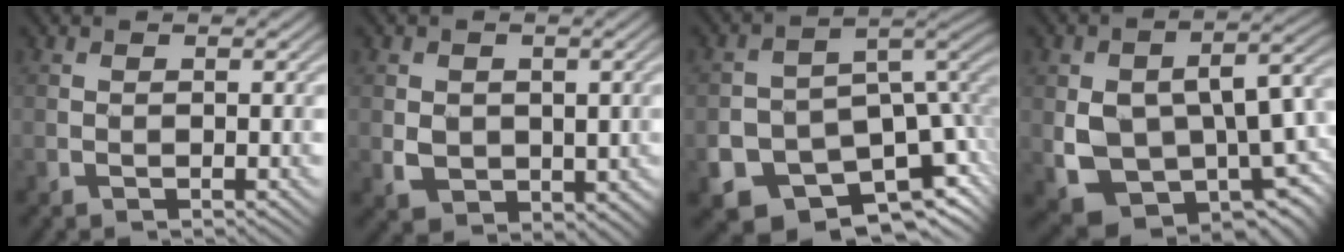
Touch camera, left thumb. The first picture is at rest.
{"total": 3.9, "force": [0.2, 3.3, 2.1], "torque": [-0.049, -0.012, 0.008]}
{"total": 16.1, "force": [-9.8, 10.4, 7.4], "torque": [-0.132, -0.032, -0.120]}
{"total": 14.6, "force": [-2.9, 9.1, 11.0], "torque": [-0.174, -0.017, -0.046]}